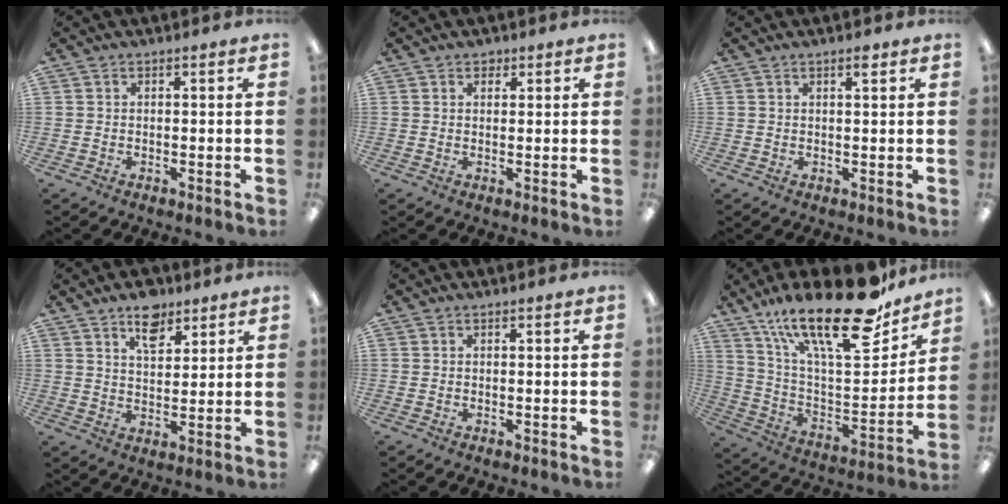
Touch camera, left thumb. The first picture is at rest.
{"total": 1.6, "force": [1.2, 1.0, 0.4], "torque": [-0.001, -0.001, 0.020]}
{"total": 1.8, "force": [1.3, 0.4, 1.1], "torque": [-0.016, -0.002, 0.021]}
{"total": 8.1, "force": [5.3, 4.6, 3.9], "torque": [-0.045, -0.024, 0.091]}
{"total": 0.0}
{"total": 27.2, "force": [18.7, 8.8, 17.8], "torque": [-0.269, -0.114, 0.312]}